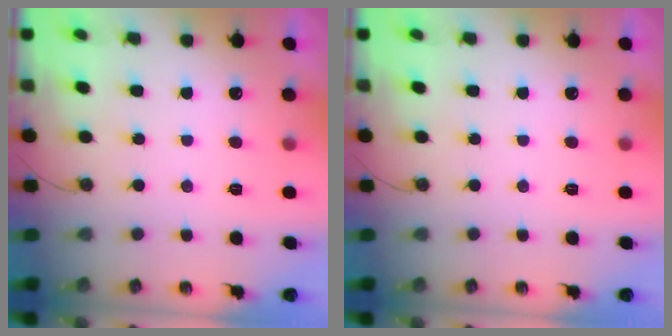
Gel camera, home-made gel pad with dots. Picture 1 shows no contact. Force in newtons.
{"total": 0.0}